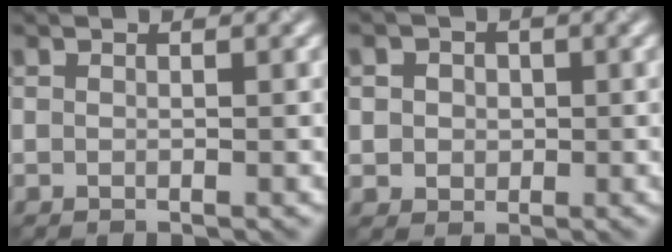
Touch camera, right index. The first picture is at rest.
{"total": 3.1, "force": [0.8, 2.7, 1.3], "torque": [-0.009, 0.011, 0.004]}